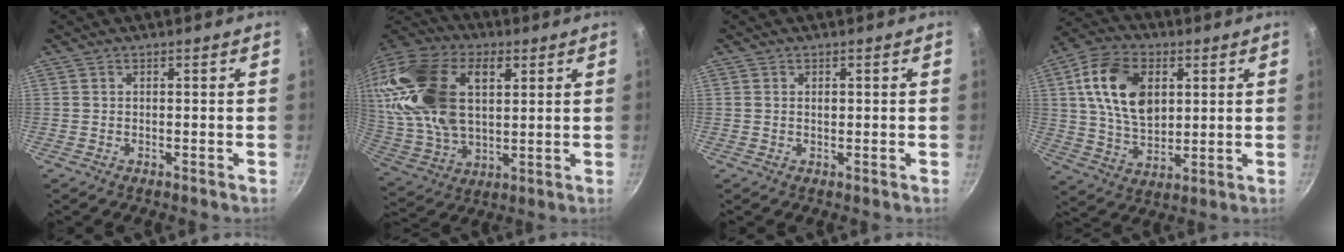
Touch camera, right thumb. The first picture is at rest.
{"total": 26.8, "force": [7.8, 16.3, 19.8], "torque": [-0.391, -0.001, 0.144]}
{"total": 1.0, "force": [0.2, 0.7, 0.8], "torque": [-0.009, 0.002, 0.003]}
{"total": 15.5, "force": [4.0, 10.1, 11.0], "torque": [-0.178, -0.008, 0.072]}